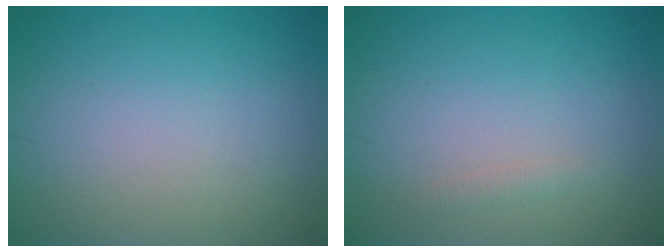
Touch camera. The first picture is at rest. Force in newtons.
{"total": 0.6, "press": 0.6, "slide": 0.0}